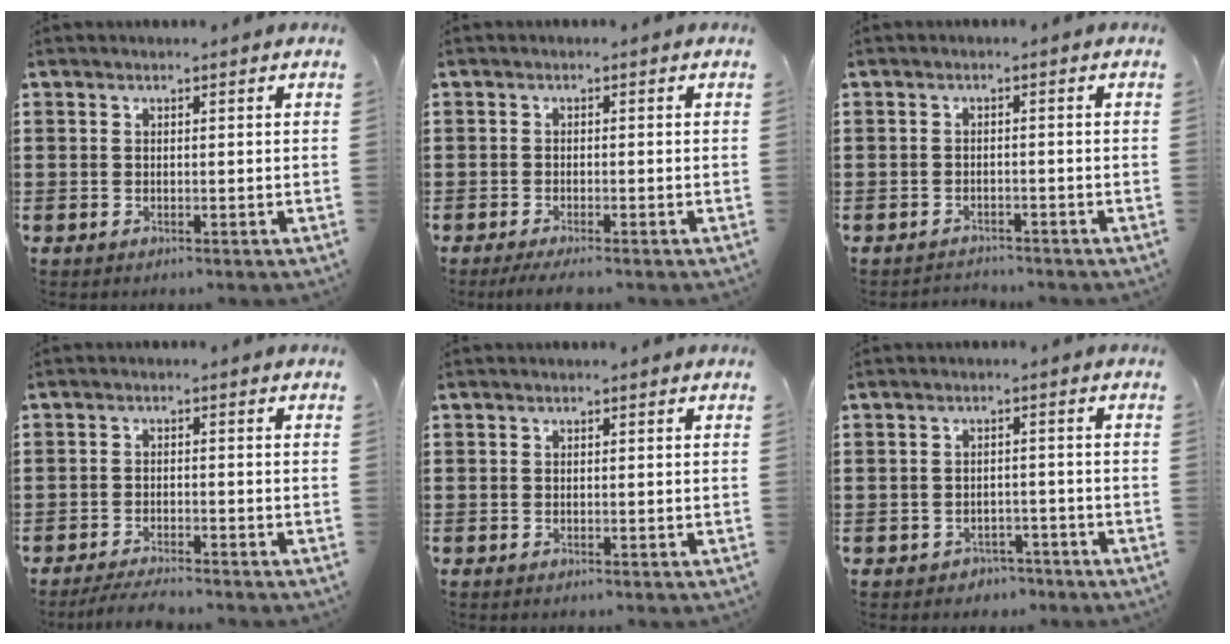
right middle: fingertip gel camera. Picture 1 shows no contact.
{"total": 1.4, "force": [-1.1, 0.0, 0.9], "torque": [-0.014, 0.000, -0.020]}
{"total": 1.4, "force": [-1.4, 0.2, 0.0], "torque": [-0.005, 0.001, -0.030]}
{"total": 3.1, "force": [-2.8, 0.1, 1.1], "torque": [-0.027, -0.003, -0.057]}
{"total": 0.0}
{"total": 2.0, "force": [-1.9, 0.6, -0.2], "torque": [-0.006, 0.003, -0.043]}